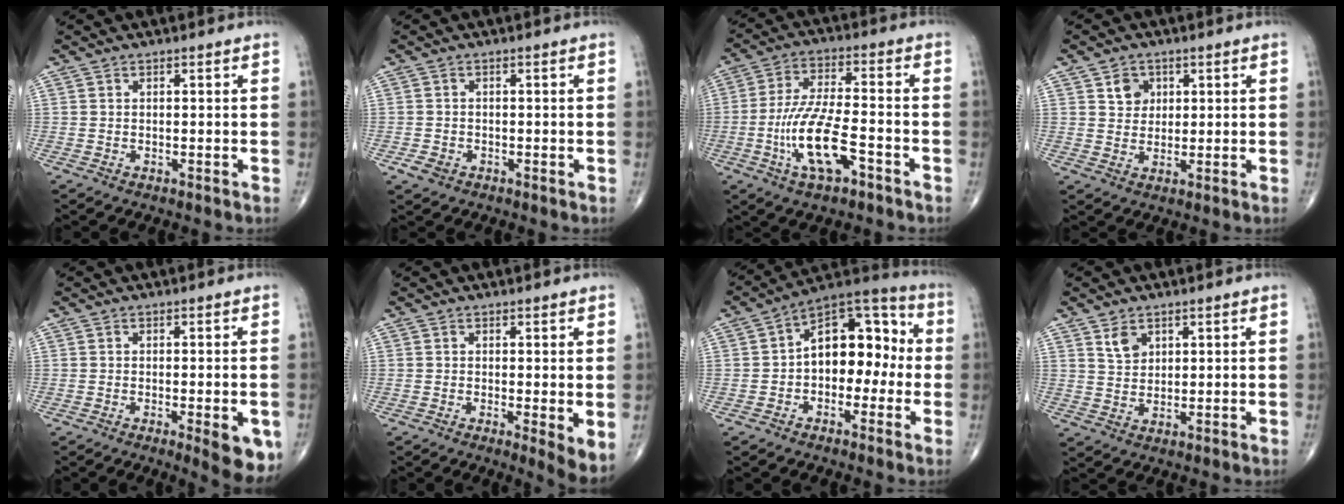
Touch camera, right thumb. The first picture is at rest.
{"total": 2.1, "force": [-1.0, 1.6, 1.0], "torque": [-0.016, 0.003, -0.014]}
{"total": 12.7, "force": [-4.8, 4.4, 10.9], "torque": [-0.221, 0.026, -0.088]}
{"total": 4.2, "force": [1.7, 3.6, 1.5], "torque": [-0.004, -0.008, 0.029]}
{"total": 7.7, "force": [-2.9, 2.2, 6.7], "torque": [-0.069, -0.008, -0.034]}
{"total": 4.4, "force": [-0.3, 1.0, 4.3], "torque": [-0.068, -0.015, -0.008]}
{"total": 14.0, "force": [-0.7, 9.0, 10.7], "torque": [-0.119, 0.048, -0.028]}
{"total": 3.7, "force": [2.1, 2.4, 1.8], "torque": [-0.020, -0.015, 0.044]}